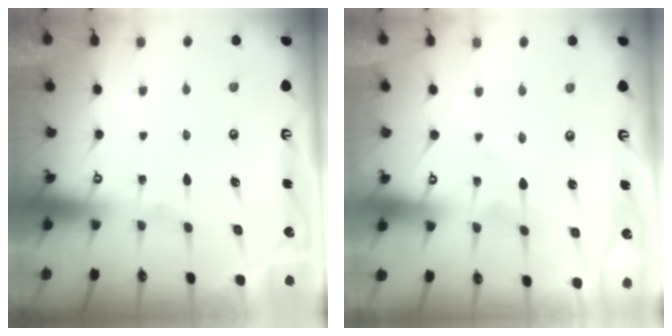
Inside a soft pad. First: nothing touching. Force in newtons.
{"total": 0.8, "press": 0.8, "slide": 0.2}